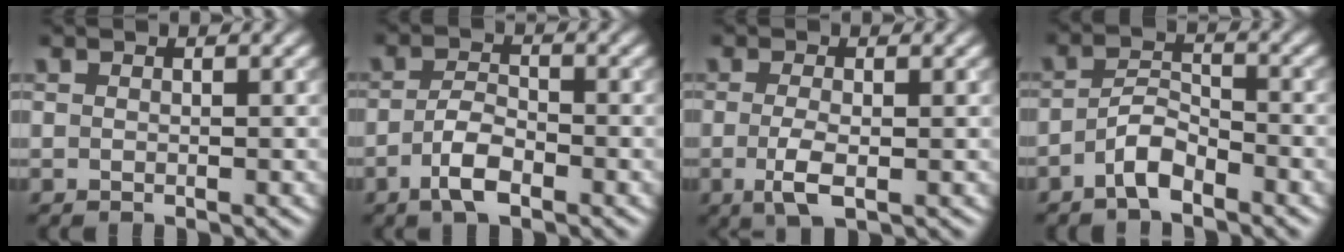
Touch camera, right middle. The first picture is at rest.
{"total": 3.2, "force": [-1.6, 1.2, 2.5], "torque": [-0.052, 0.001, -0.036]}
{"total": 2.8, "force": [-0.7, 0.9, 2.6], "torque": [-0.059, -0.010, -0.014]}
{"total": 3.1, "force": [-2.1, 1.1, 2.0], "torque": [-0.039, 0.009, -0.045]}